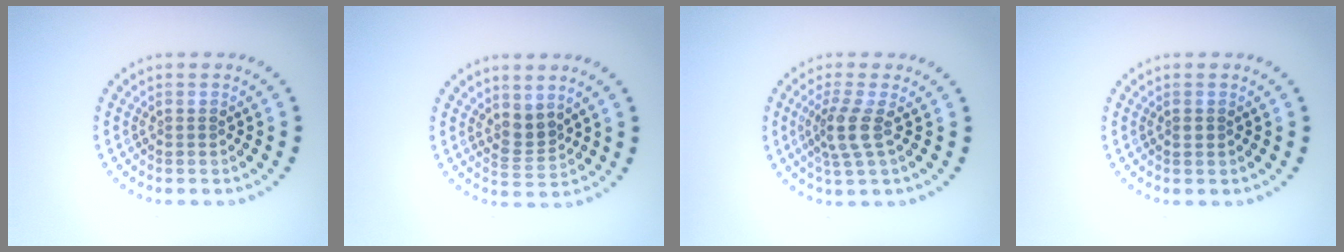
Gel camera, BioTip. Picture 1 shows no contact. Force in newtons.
{"total": 2.2, "press": 1.6, "slide": 1.5}
{"total": 2.7, "press": 2.1, "slide": 1.8}
{"total": 0.6, "press": 0.6, "slide": 0.1}